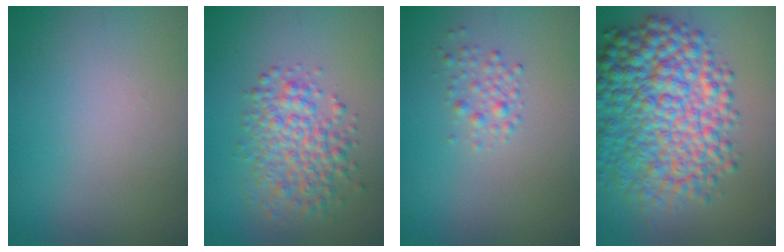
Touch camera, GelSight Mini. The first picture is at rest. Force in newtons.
{"total": 4.4, "press": 4.4, "slide": 0.1}
{"total": 1.4, "press": 1.4, "slide": 0.0}
{"total": 9.9, "press": 9.9, "slide": 0.1}